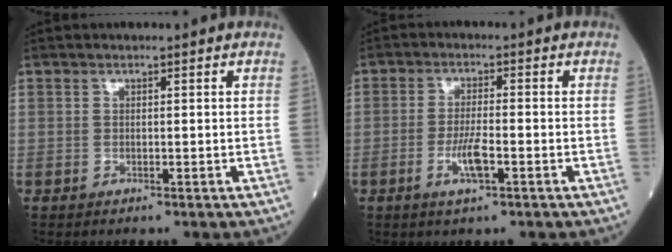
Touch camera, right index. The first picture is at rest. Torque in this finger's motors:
{"motor_torque": [-0.17, -0.18, 0.09, 0.02]}